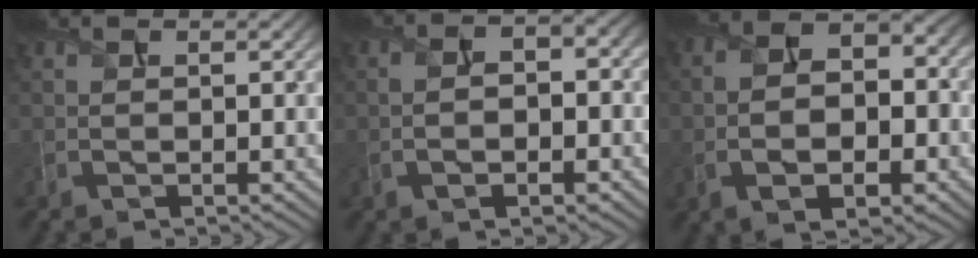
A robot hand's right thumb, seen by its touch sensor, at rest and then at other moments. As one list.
[{"total": 4.4, "force": [-1.3, 2.2, 3.6], "torque": [-0.054, -0.002, -0.023]}, {"total": 8.5, "force": [-2.6, 5.0, 6.4], "torque": [-0.122, -0.015, -0.046]}]